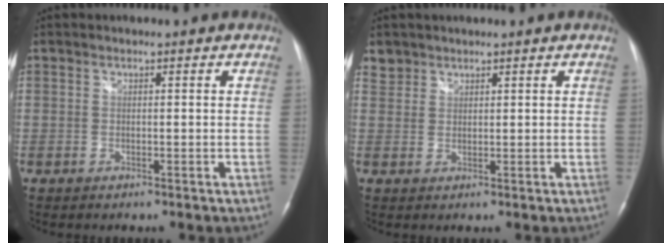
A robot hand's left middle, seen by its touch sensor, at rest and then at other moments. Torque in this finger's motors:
{"motor_torque": [0.08, -0.07, 0.10, 0.01]}